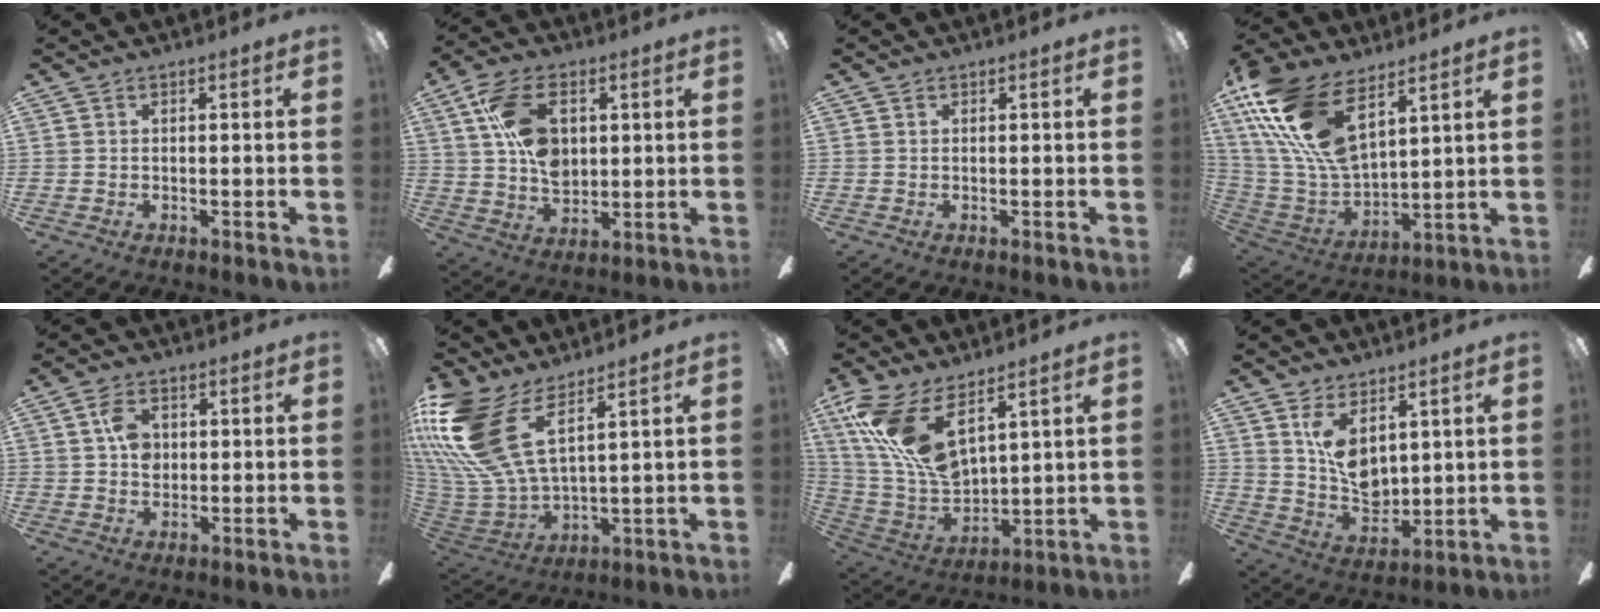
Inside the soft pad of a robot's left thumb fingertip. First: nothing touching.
{"total": 15.0, "force": [4.3, 9.6, 10.6], "torque": [-0.200, 0.009, 0.081]}
{"total": 0.0}
{"total": 22.6, "force": [12.4, 10.9, 15.5], "torque": [-0.348, -0.053, 0.220]}
{"total": 6.3, "force": [1.4, 4.6, 4.1], "torque": [-0.061, 0.004, 0.023]}
{"total": 21.9, "force": [10.9, 10.1, 16.0], "torque": [-0.359, -0.052, 0.200]}
{"total": 18.2, "force": [9.7, 7.9, 13.3], "torque": [-0.297, -0.050, 0.172]}
{"total": 10.3, "force": [4.9, 6.4, 6.4], "torque": [-0.116, -0.025, 0.094]}